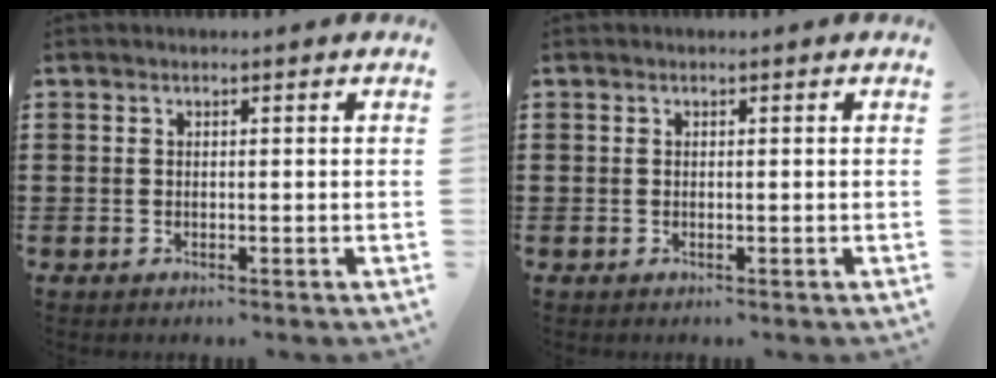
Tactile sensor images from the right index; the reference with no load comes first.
{"total": 0.0}